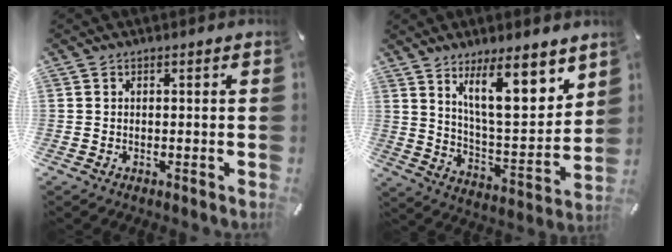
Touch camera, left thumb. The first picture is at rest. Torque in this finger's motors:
{"motor_torque": [2.93, 2.09, 1.55, -1.22, 0.54]}